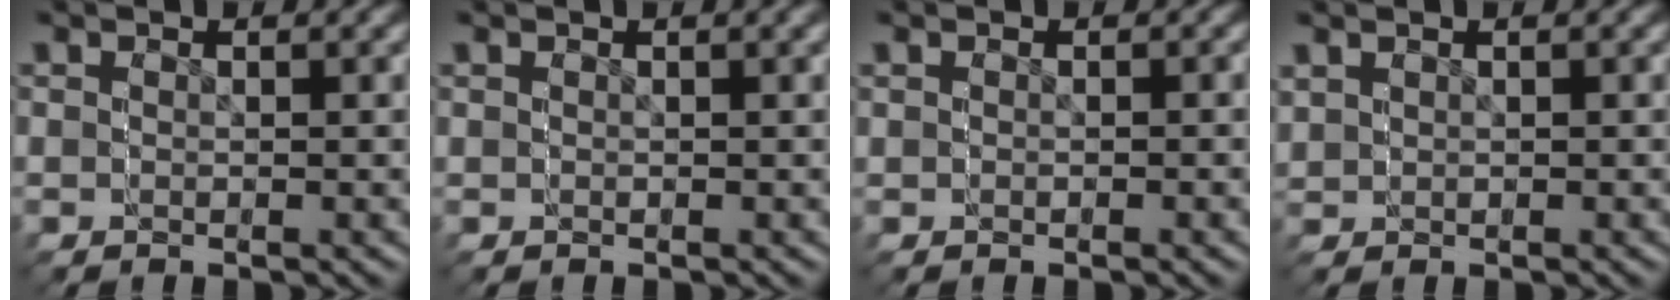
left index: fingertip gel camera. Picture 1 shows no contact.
{"total": 0.0}
{"total": 0.7, "force": [-0.1, 0.6, 0.1], "torque": [-0.005, -0.007, 0.001]}
{"total": 1.2, "force": [0.2, 1.2, -0.3], "torque": [0.000, -0.004, 0.007]}